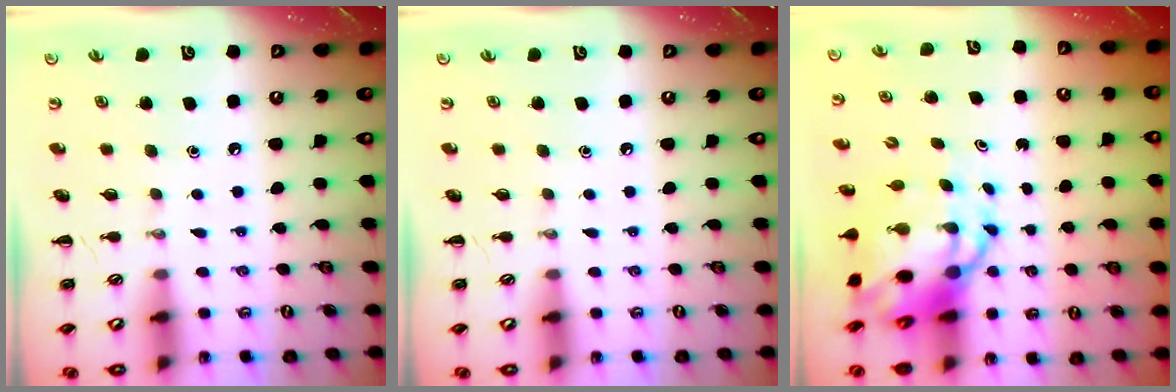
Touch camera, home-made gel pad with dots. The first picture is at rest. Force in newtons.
{"total": 0.0}
{"total": 10.5, "press": 10.1, "slide": 3.0}